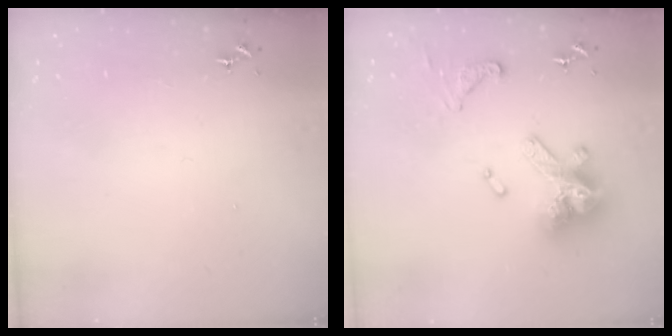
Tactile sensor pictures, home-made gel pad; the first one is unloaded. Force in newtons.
{"total": 18.7, "press": 18.6, "slide": 1.5}